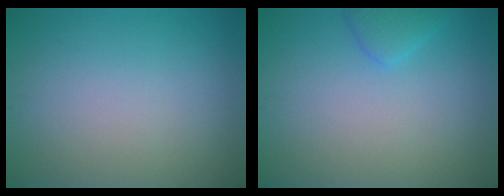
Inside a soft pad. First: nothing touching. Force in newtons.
{"total": 1.7, "press": 1.7, "slide": 0.1}